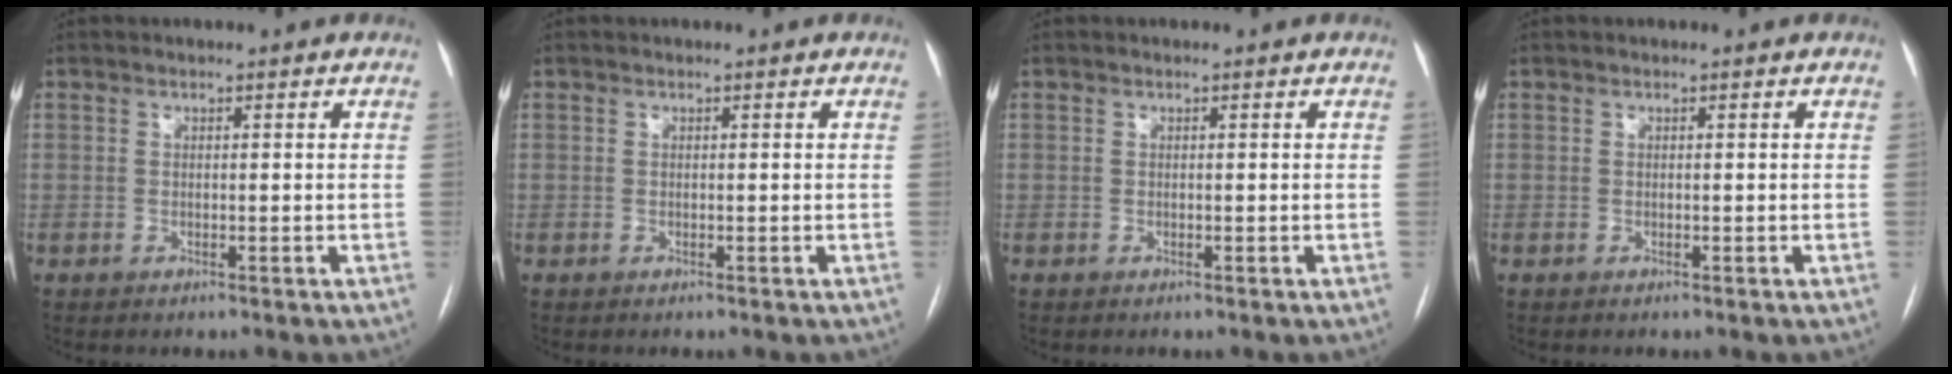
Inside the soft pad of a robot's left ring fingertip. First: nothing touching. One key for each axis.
{"total": 0.0}
{"total": 0.0}
{"total": 0.0}